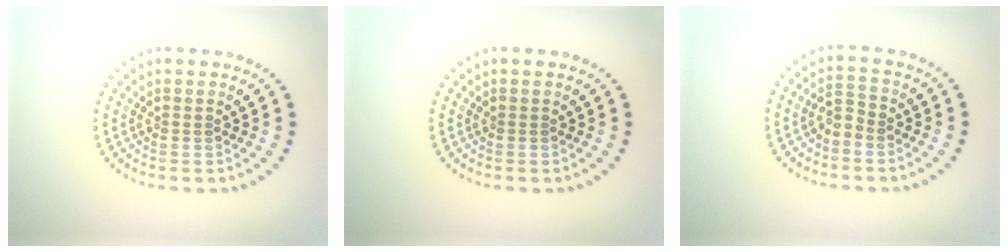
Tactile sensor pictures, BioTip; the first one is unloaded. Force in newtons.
{"total": 0.0}
{"total": 1.7, "press": 1.4, "slide": 1.0}